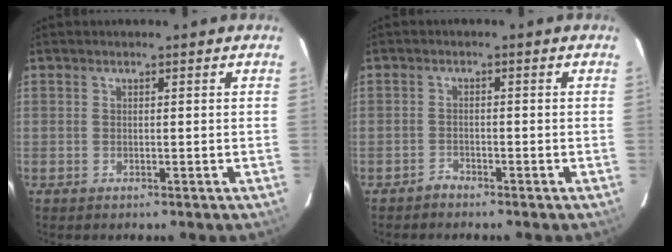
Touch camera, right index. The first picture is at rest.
{"total": 1.5, "force": [-1.4, 0.5, -0.1], "torque": [0.001, 0.005, -0.027]}